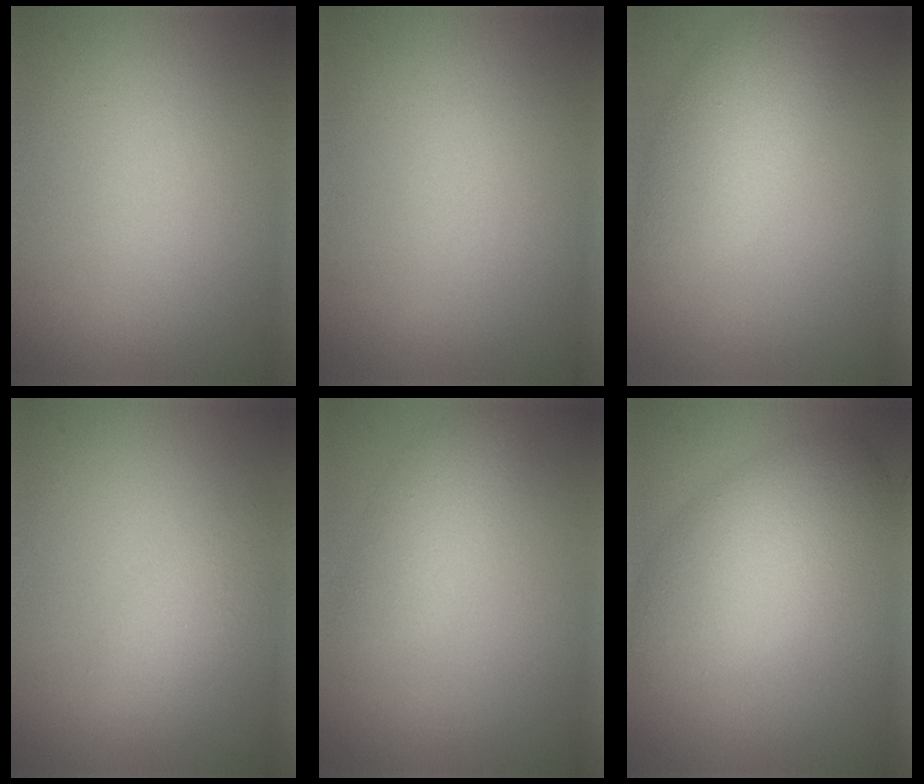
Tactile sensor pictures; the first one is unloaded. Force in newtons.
{"total": 0.0}
{"total": 4.8, "press": 4.8, "slide": 0.0}
{"total": 2.3, "press": 2.3, "slide": 0.0}
{"total": 2.8, "press": 2.8, "slide": 0.1}
{"total": 7.1, "press": 7.1, "slide": 0.2}